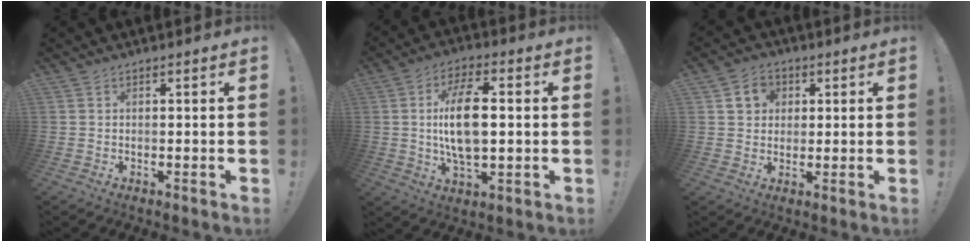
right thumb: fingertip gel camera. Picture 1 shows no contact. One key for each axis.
{"total": 13.9, "fx": 1.1, "fy": 6.3, "fz": 12.4, "tx": -0.227, "ty": -0.002, "tz": 0.014}
{"total": 6.8, "fx": 2.2, "fy": 5.9, "fz": 2.4, "tx": -0.032, "ty": 0.000, "tz": 0.045}